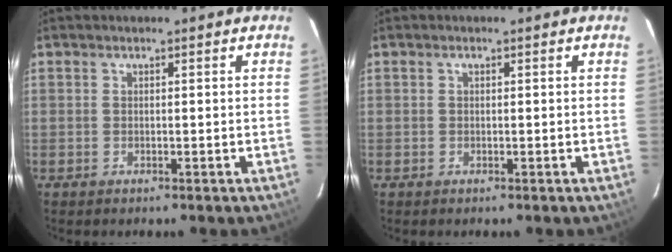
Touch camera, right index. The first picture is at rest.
{"total": 0.0}